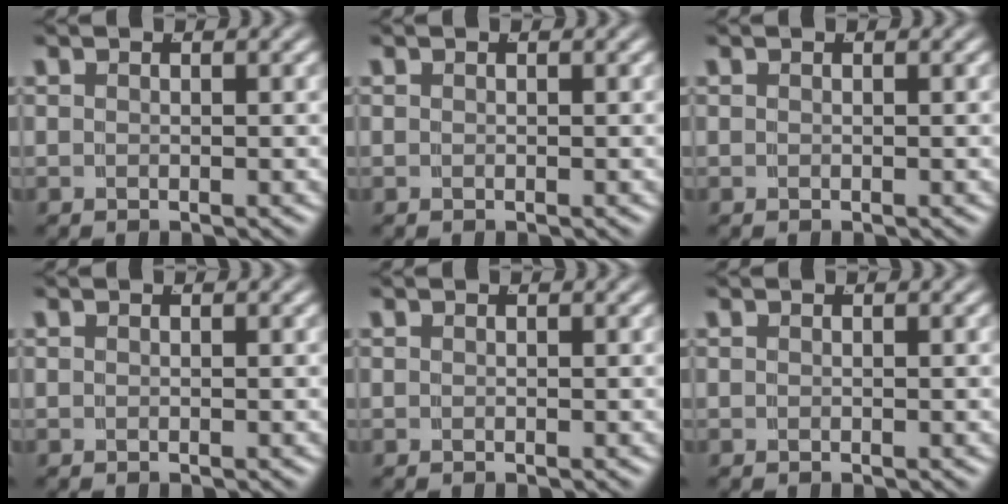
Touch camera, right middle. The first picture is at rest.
{"total": 0.0}
{"total": 0.0}
{"total": 0.0}
{"total": 0.0}
{"total": 0.0}